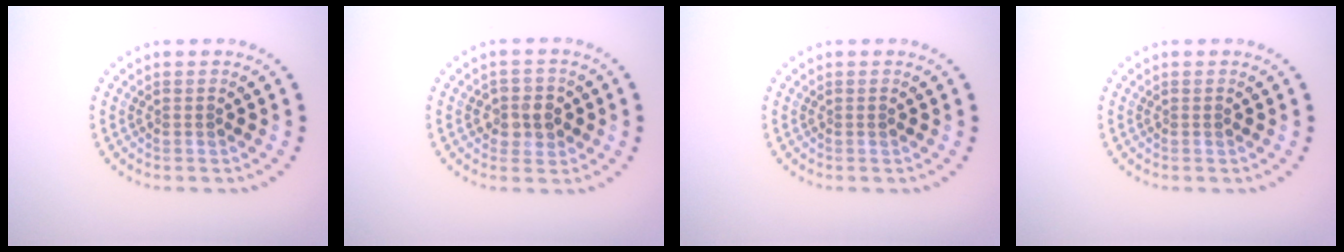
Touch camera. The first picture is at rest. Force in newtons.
{"total": 2.2, "press": 2.1, "slide": 0.6}
{"total": 0.0}
{"total": 0.0}